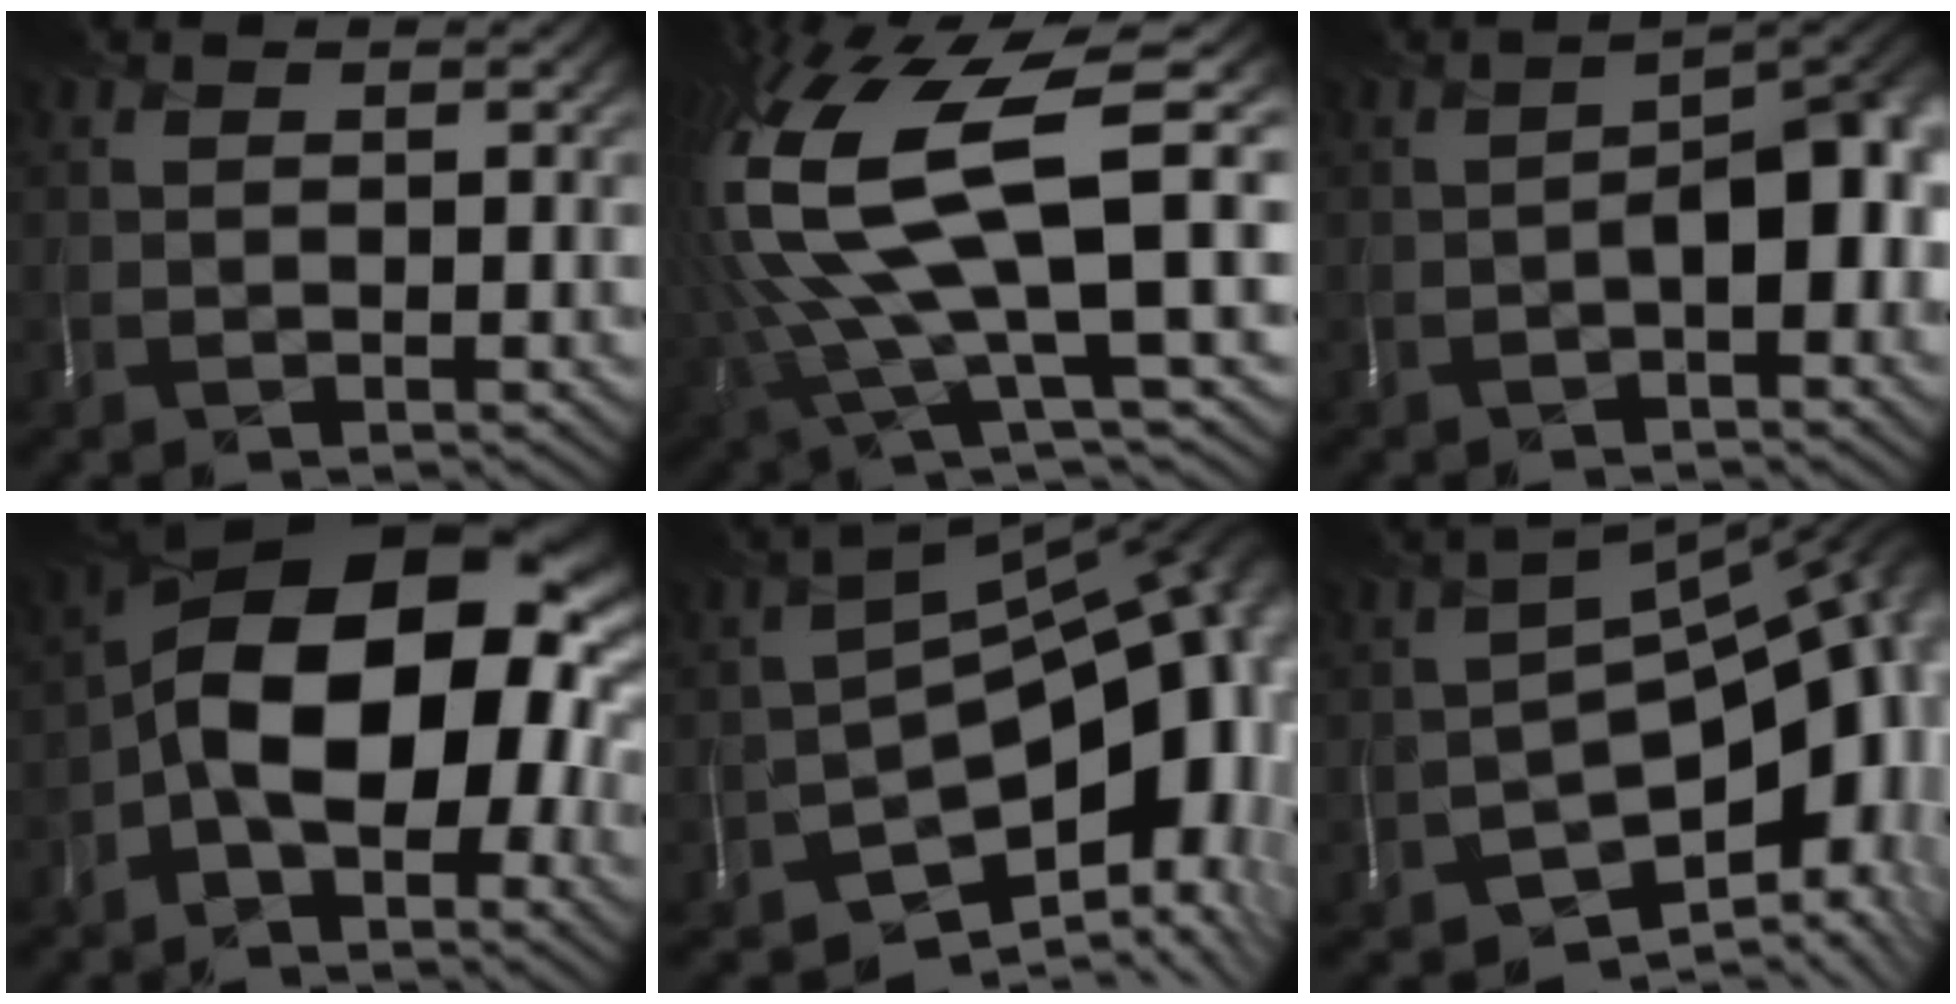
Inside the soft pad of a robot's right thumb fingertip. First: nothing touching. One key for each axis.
{"total": 16.0, "fx": 0.8, "fy": 4.7, "fz": 15.2, "tx": -0.337, "ty": -0.019, "tz": 0.031}
{"total": 6.7, "fx": -1.6, "fy": 2.3, "fz": 6.1, "tx": -0.085, "ty": 0.003, "tz": -0.020}
{"total": 15.6, "fx": -2.0, "fy": 8.8, "fz": 12.7, "tx": -0.201, "ty": 0.014, "tz": -0.040}
{"total": 13.9, "fx": -6.1, "fy": 8.1, "fz": 9.5, "tx": -0.131, "ty": -0.027, "tz": -0.086}
{"total": 12.5, "fx": -5.4, "fy": 7.0, "fz": 8.8, "tx": -0.112, "ty": -0.030, "tz": -0.075}